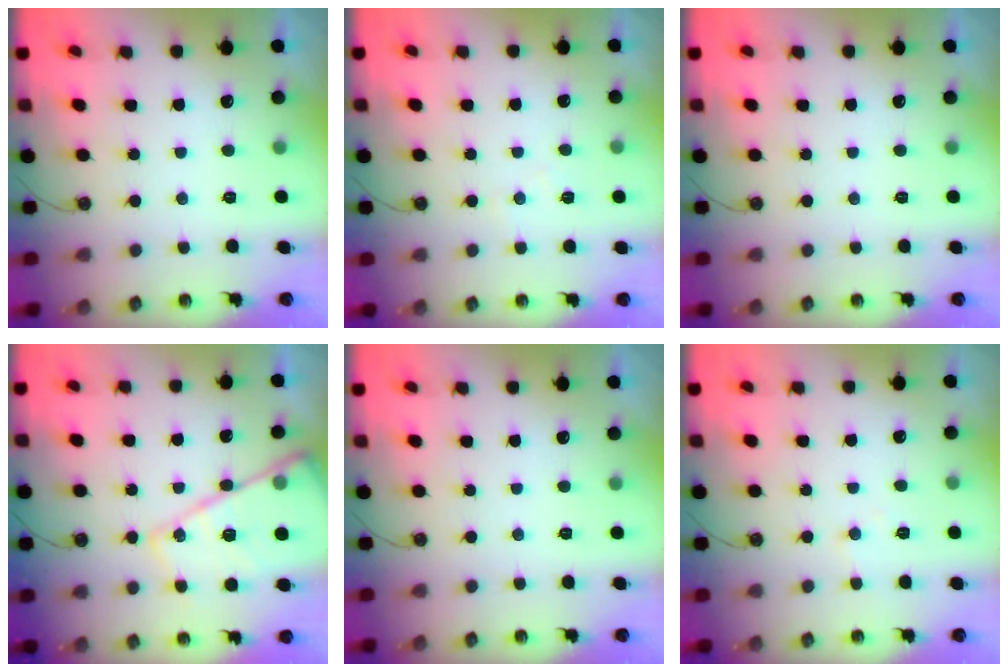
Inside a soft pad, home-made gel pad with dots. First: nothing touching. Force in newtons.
{"total": 4.8, "press": 4.7, "slide": 0.7}
{"total": 0.0}
{"total": 19.4, "press": 19.3, "slide": 1.6}
{"total": 0.0}
{"total": 5.2, "press": 5.2, "slide": 0.8}